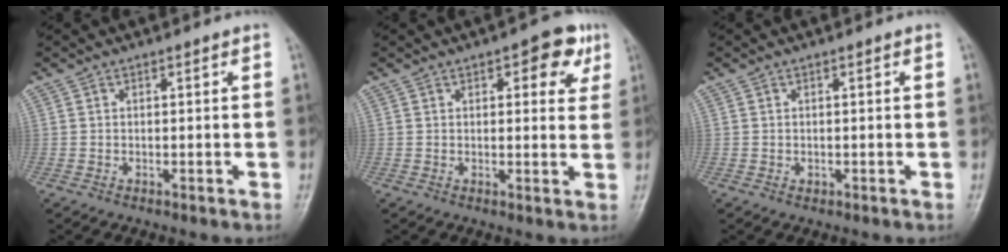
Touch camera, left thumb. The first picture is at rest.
{"total": 7.0, "force": [3.3, 3.2, 5.2], "torque": [-0.032, -0.007, 0.031]}
{"total": 0.6, "force": [0.0, 0.5, 0.3], "torque": [0.000, 0.001, 0.000]}